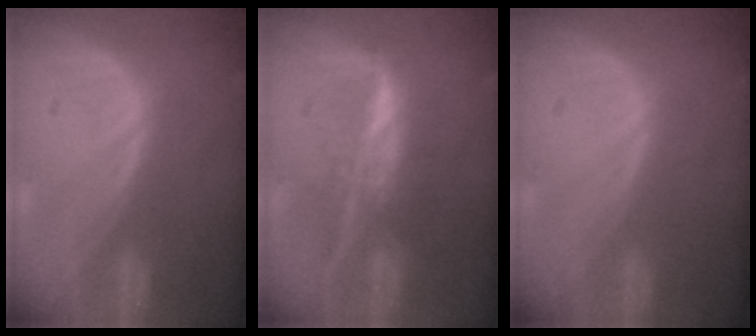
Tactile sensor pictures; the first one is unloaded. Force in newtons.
{"total": 7.3, "press": 6.1, "slide": 4.0}
{"total": 0.0}